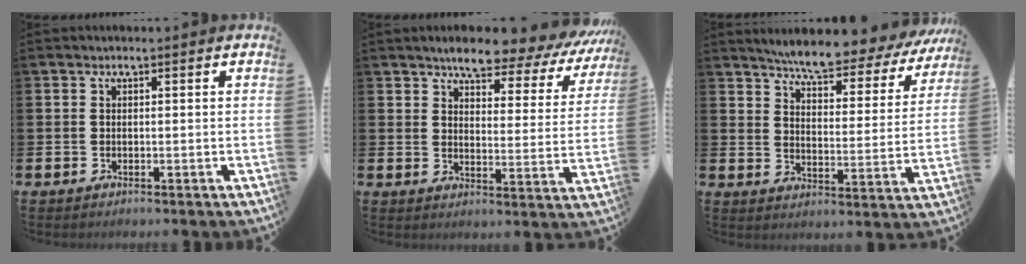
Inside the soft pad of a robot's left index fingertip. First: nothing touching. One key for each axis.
{"total": 6.5, "fx": 6.0, "fy": 1.4, "fz": 2.1, "tx": -0.047, "ty": -0.047, "tz": 0.096}
{"total": 6.8, "fx": 6.3, "fy": 0.7, "fz": 2.4, "tx": -0.067, "ty": -0.047, "tz": 0.104}